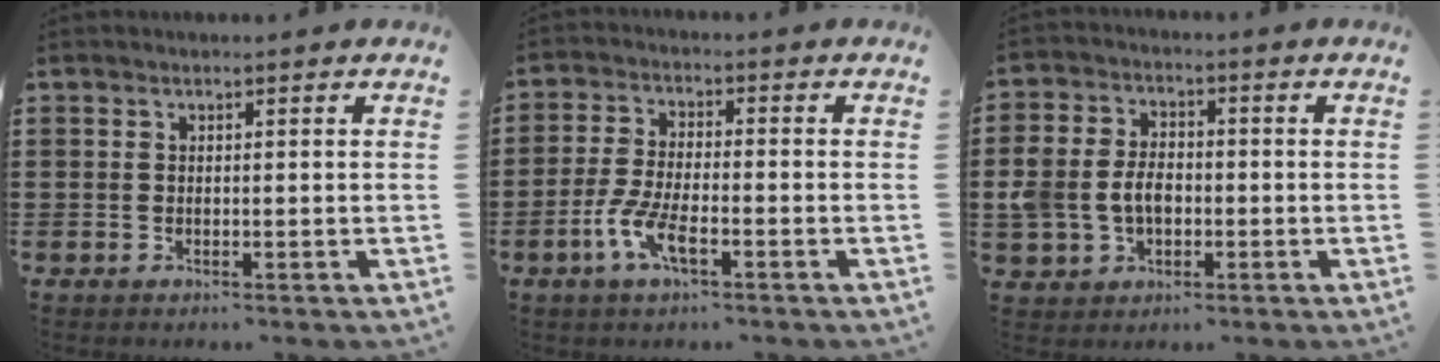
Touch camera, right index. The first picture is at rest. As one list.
[{"total": 6.1, "force": [-3.1, 1.6, 5.0], "torque": [-0.122, -0.013, -0.062]}, {"total": 6.1, "force": [-0.9, 4.6, 3.9], "torque": [-0.105, 0.003, -0.024]}]